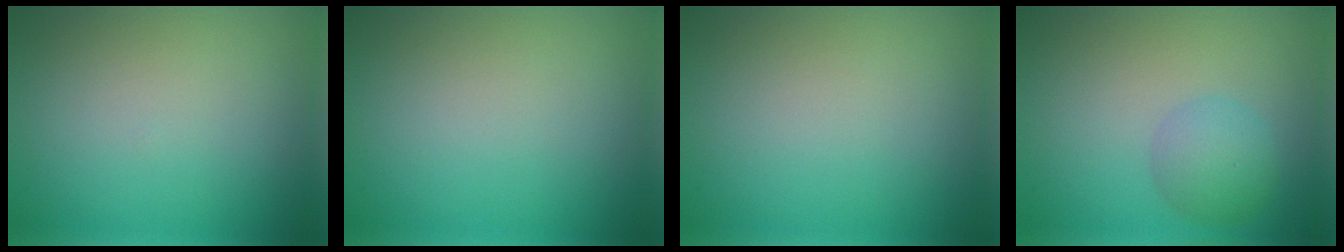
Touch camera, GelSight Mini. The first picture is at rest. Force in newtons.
{"total": 0.0}
{"total": 0.0}
{"total": 2.9, "press": 2.9, "slide": 0.1}